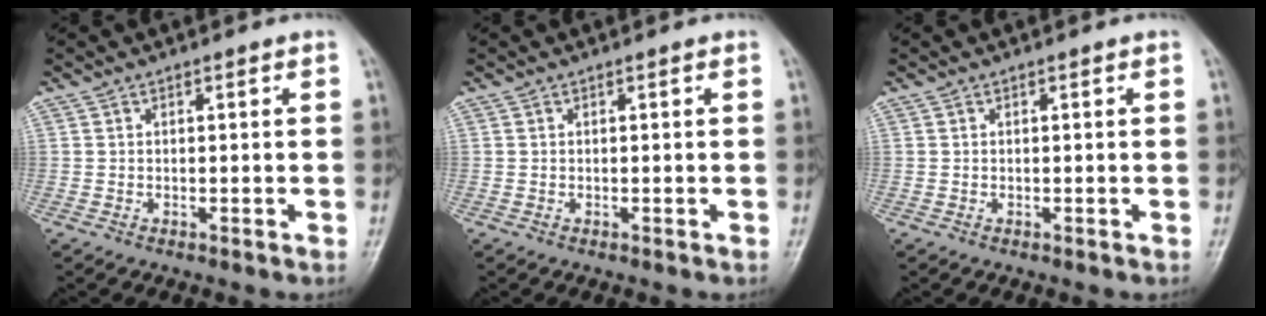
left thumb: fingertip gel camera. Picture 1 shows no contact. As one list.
[{"total": 0.0}, {"total": 0.0}]